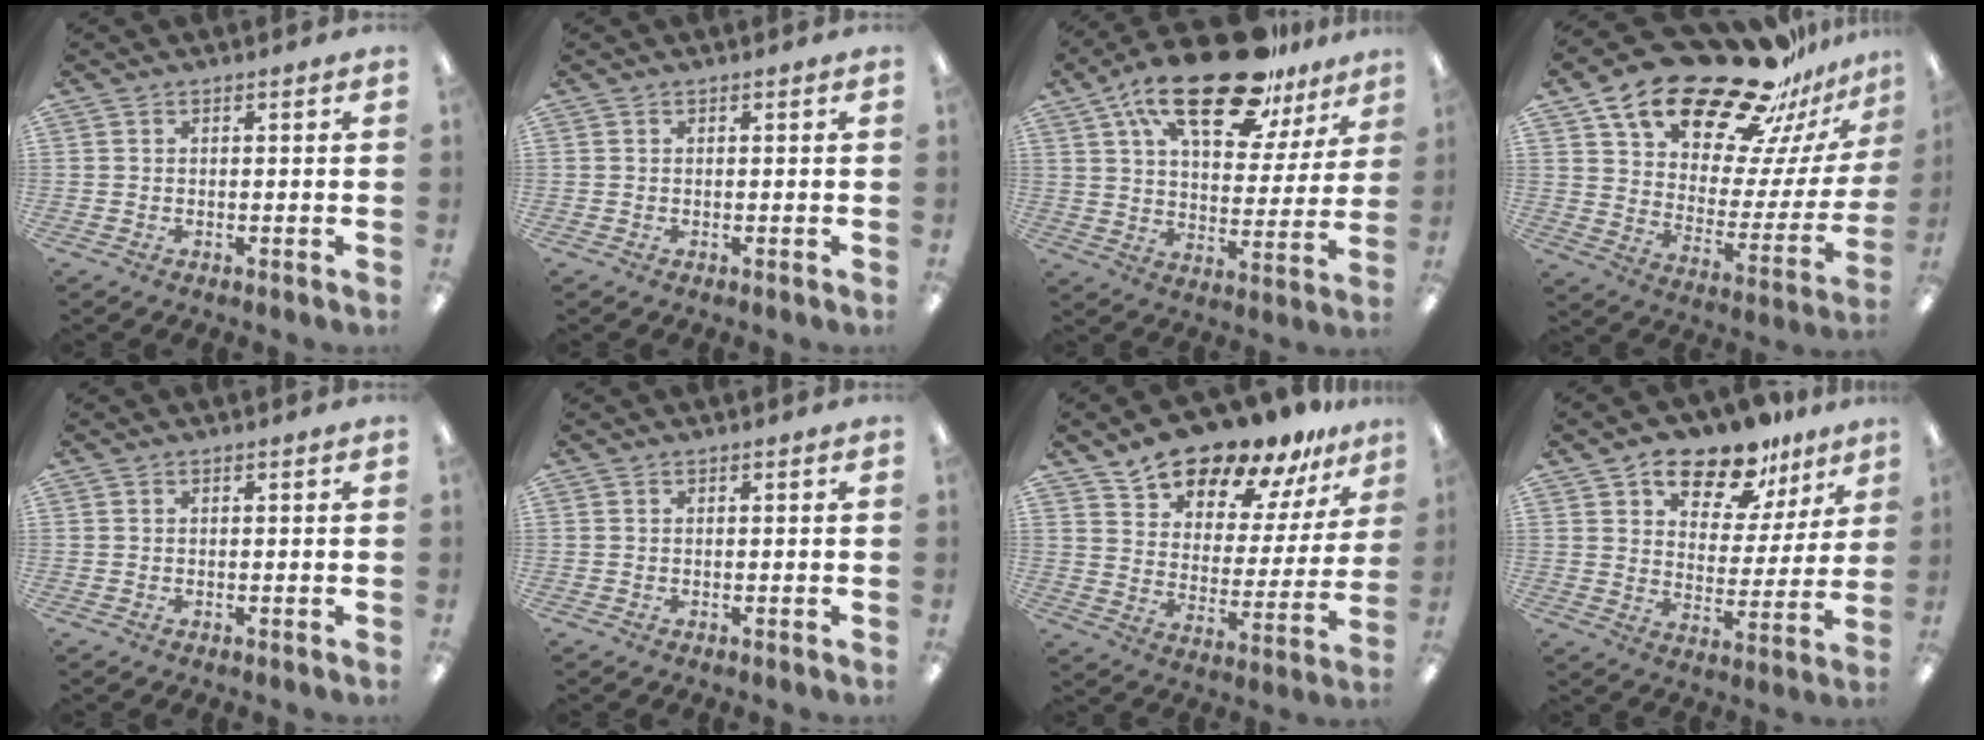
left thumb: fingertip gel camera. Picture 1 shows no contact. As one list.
[{"total": 0.0}, {"total": 22.7, "force": [15.5, 8.8, 14.0], "torque": [-0.237, -0.080, 0.263]}, {"total": 24.8, "force": [19.2, 10.1, 12.1], "torque": [-0.196, -0.129, 0.331]}, {"total": 0.0}, {"total": 0.0}, {"total": 15.4, "force": [13.8, 5.5, 4.0], "torque": [-0.081, -0.112, 0.248]}, {"total": 13.9, "force": [10.8, 6.7, 5.8], "torque": [-0.092, -0.070, 0.192]}]